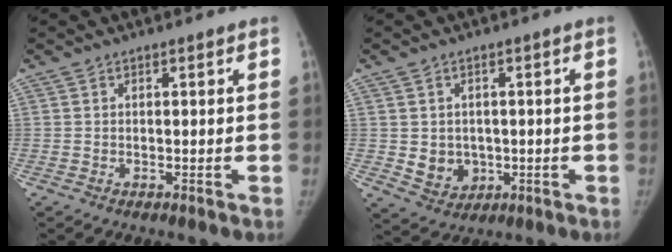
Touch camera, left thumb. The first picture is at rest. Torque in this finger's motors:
{"motor_torque": [-0.04, -0.09, 0.34, -0.26, 0.12]}